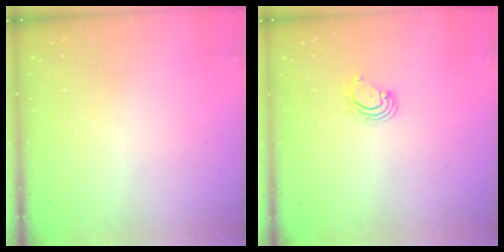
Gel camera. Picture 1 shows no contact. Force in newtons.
{"total": 2.9, "press": 2.9, "slide": 0.4}